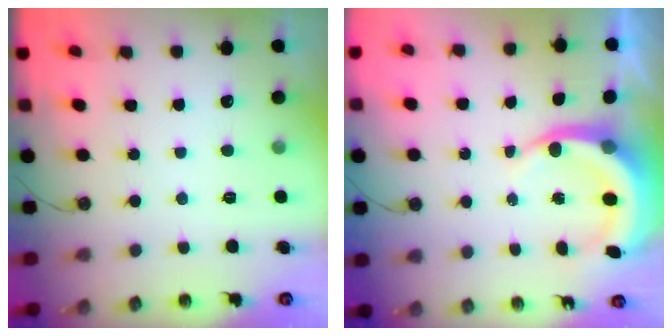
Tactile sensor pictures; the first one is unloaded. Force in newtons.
{"total": 8.1, "press": 7.9, "slide": 1.8}